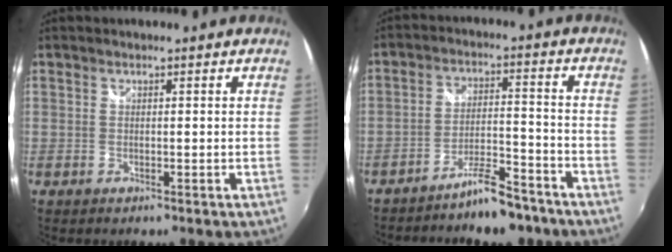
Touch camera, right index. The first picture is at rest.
{"total": 8.2, "force": [-7.0, 2.1, 3.8], "torque": [-0.075, 0.020, -0.104]}